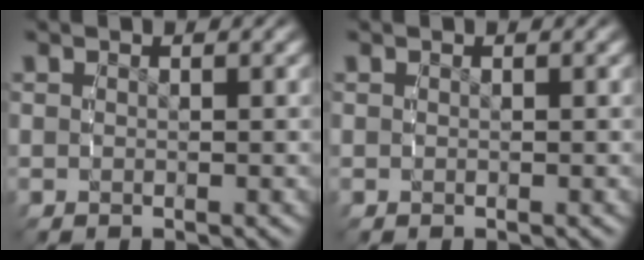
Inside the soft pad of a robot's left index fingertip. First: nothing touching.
{"total": 0.0}